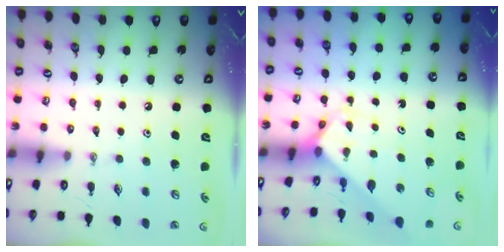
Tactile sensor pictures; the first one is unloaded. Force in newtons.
{"total": 2.6, "press": 2.6, "slide": 0.2}